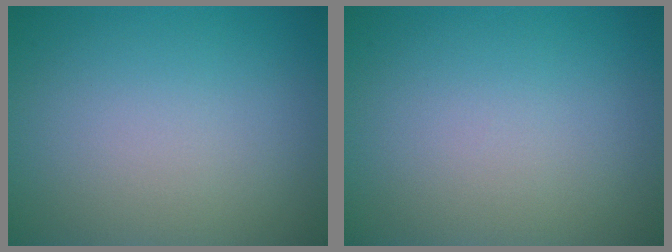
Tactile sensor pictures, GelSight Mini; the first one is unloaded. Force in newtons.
{"total": 0.0}